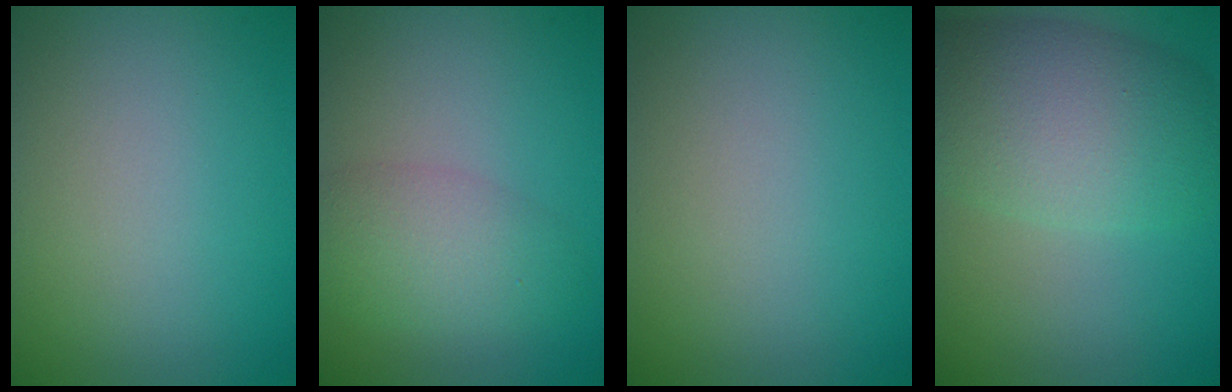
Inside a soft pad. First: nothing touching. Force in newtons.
{"total": 3.8, "press": 3.8, "slide": 0.1}
{"total": 0.0}
{"total": 8.2, "press": 8.2, "slide": 0.4}